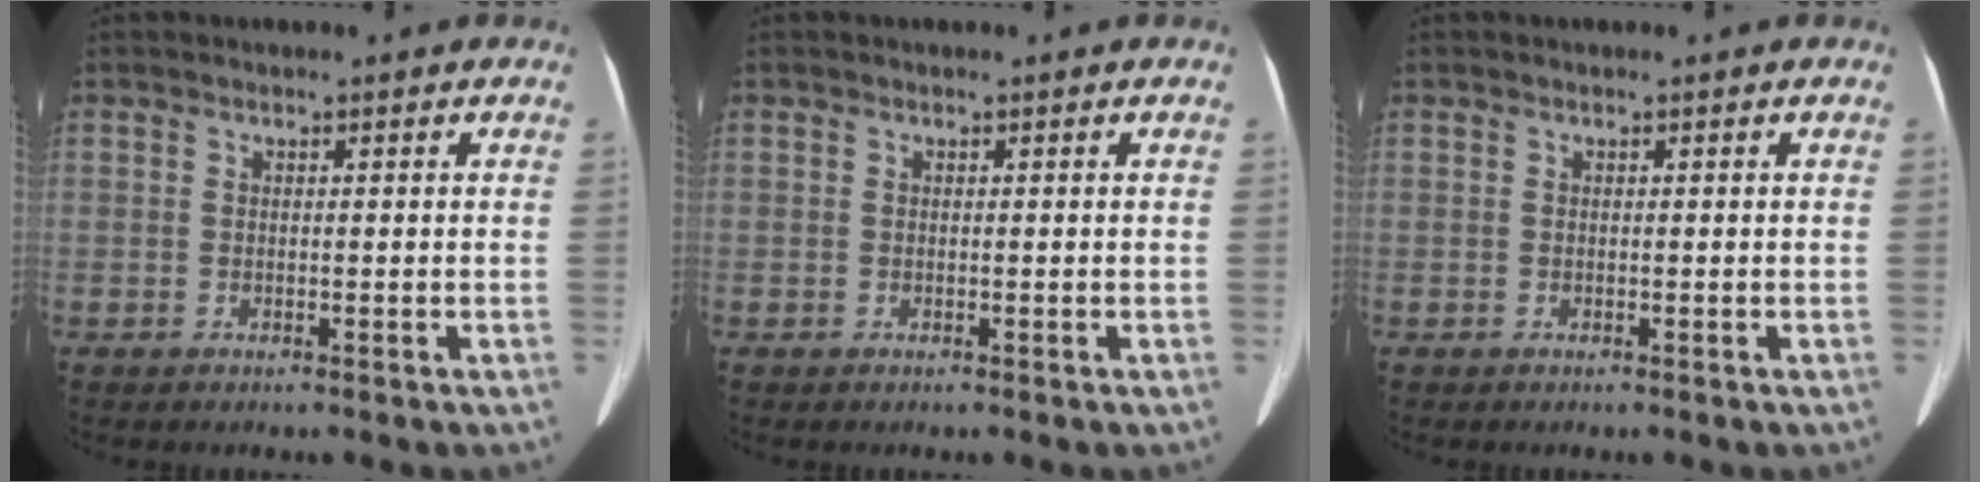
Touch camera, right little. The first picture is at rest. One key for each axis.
{"total": 0.0}
{"total": 0.0}